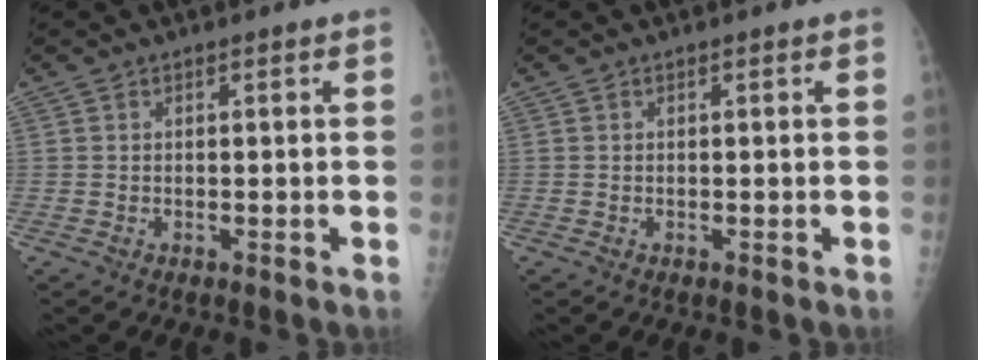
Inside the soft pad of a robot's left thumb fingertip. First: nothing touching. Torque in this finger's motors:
{"motor_torque": [0.10, 0.04, -0.06, -0.07, 0.00]}